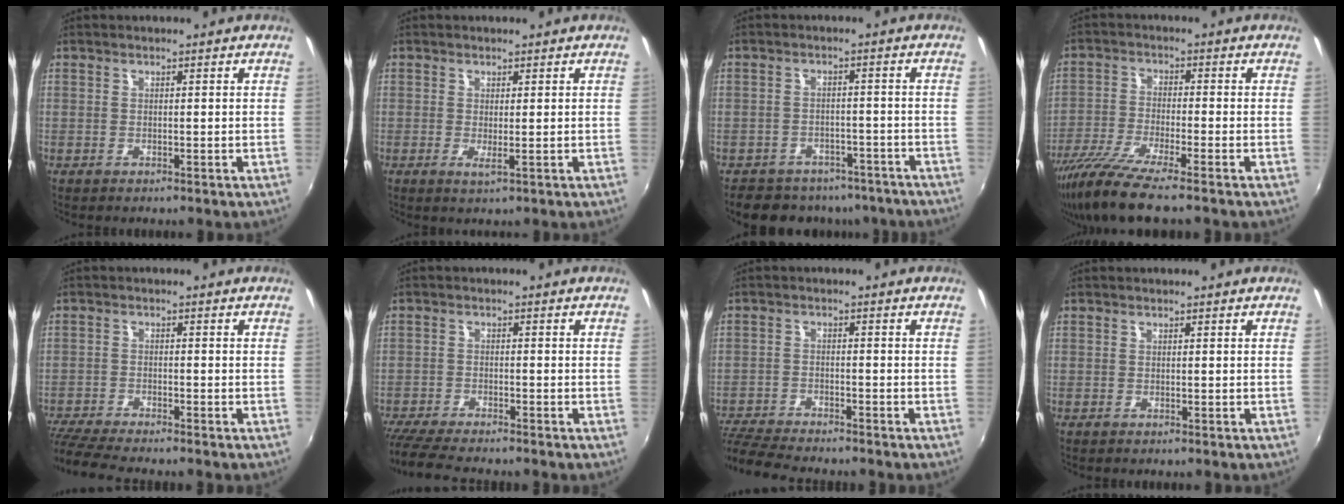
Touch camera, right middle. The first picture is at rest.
{"total": 1.4, "force": [0.0, 0.0, 1.4], "torque": [-0.027, -0.006, -0.002]}
{"total": 14.9, "force": [-12.1, 7.2, 5.0], "torque": [-0.115, 0.007, -0.150]}
{"total": 10.2, "force": [-7.9, 0.5, 6.5], "torque": [-0.145, -0.035, -0.148]}
{"total": 8.3, "force": [-7.6, 0.2, 3.2], "torque": [-0.093, -0.031, -0.139]}
{"total": 8.9, "force": [-8.0, 0.8, 3.7], "torque": [-0.098, -0.034, -0.141]}
{"total": 9.4, "force": [-8.7, 1.2, 3.3], "torque": [-0.093, -0.025, -0.157]}
{"total": 0.0}